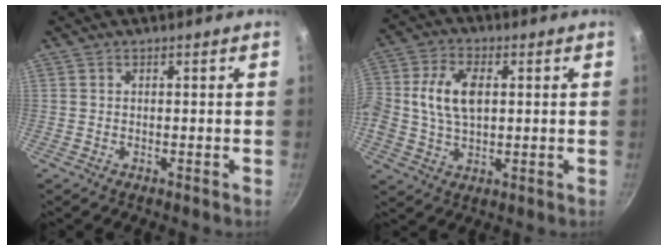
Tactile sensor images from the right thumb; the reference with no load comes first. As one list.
[{"total": 10.4, "force": [1.3, 6.7, 7.9], "torque": [-0.145, 0.016, 0.018]}]